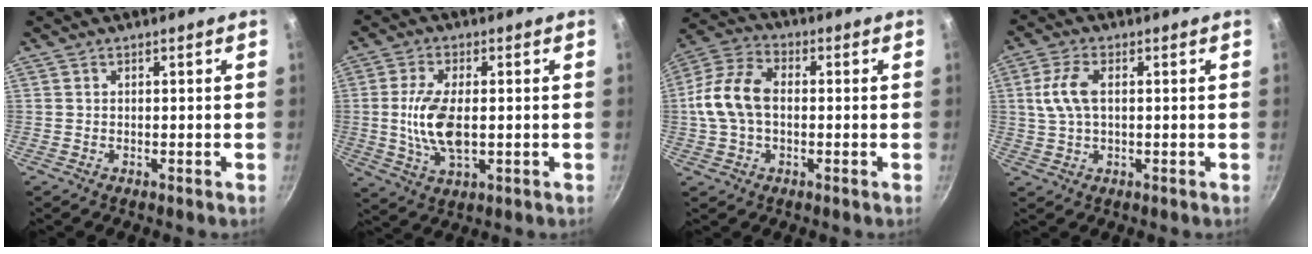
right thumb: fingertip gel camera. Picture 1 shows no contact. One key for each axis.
{"total": 10.1, "fx": -0.2, "fy": 4.9, "fz": 8.9, "tx": -0.175, "ty": -0.003, "tz": -0.005}
{"total": 11.9, "fx": -0.1, "fy": 7.8, "fz": 8.9, "tx": -0.165, "ty": 0.032, "tz": -0.016}
{"total": 6.8, "fx": 1.0, "fy": 3.7, "fz": 5.6, "tx": -0.118, "ty": 0.011, "tz": 0.017}